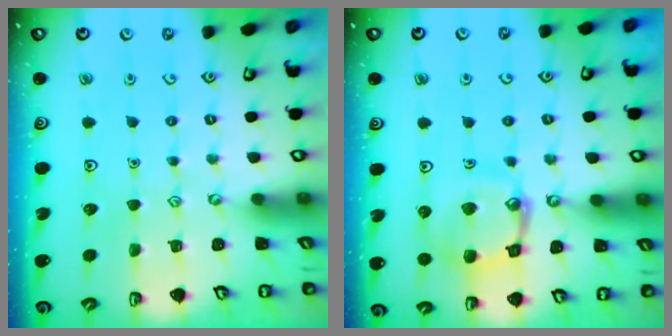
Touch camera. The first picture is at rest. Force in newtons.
{"total": 14.3, "press": 14.2, "slide": 1.5}